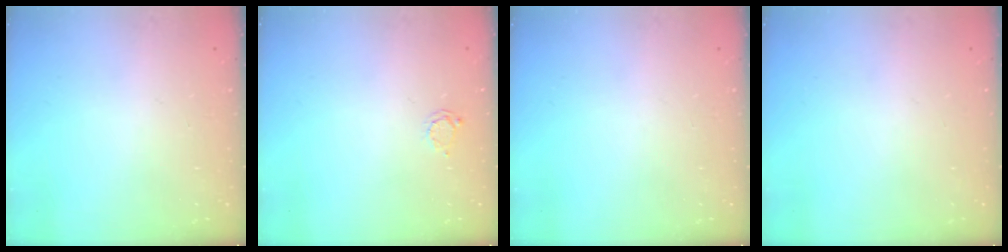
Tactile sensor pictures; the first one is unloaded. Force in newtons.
{"total": 2.8, "press": 2.8, "slide": 0.3}
{"total": 0.0}
{"total": 0.0}